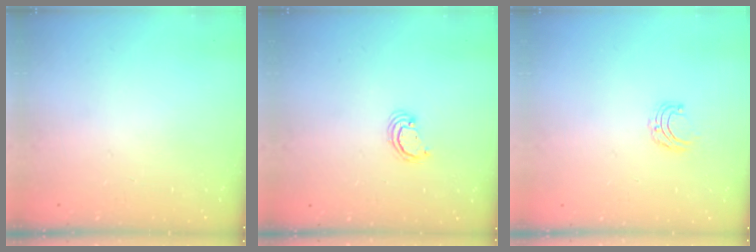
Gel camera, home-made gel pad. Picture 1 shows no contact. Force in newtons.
{"total": 2.4, "press": 2.4, "slide": 0.3}
{"total": 4.9, "press": 4.8, "slide": 0.5}